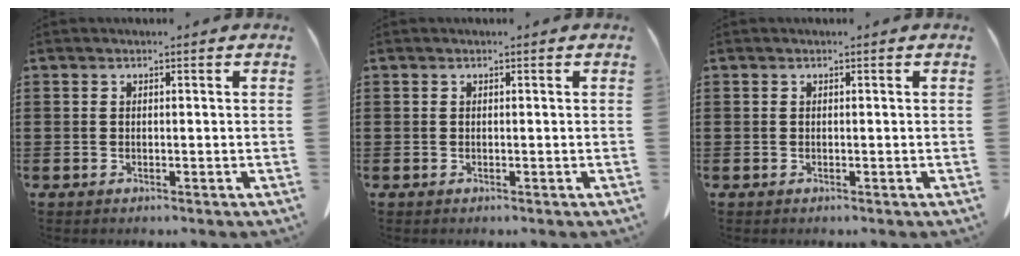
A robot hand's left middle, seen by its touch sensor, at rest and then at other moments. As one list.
[{"total": 0.0}, {"total": 0.0}]